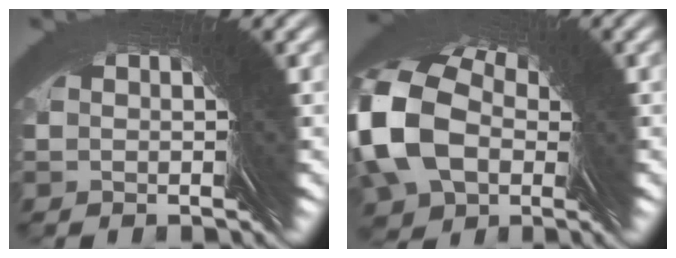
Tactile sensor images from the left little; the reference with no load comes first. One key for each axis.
{"total": 9.2, "fx": 2.1, "fy": 7.4, "fz": 5.1, "tx": -0.084, "ty": 0.010, "tz": 0.017}